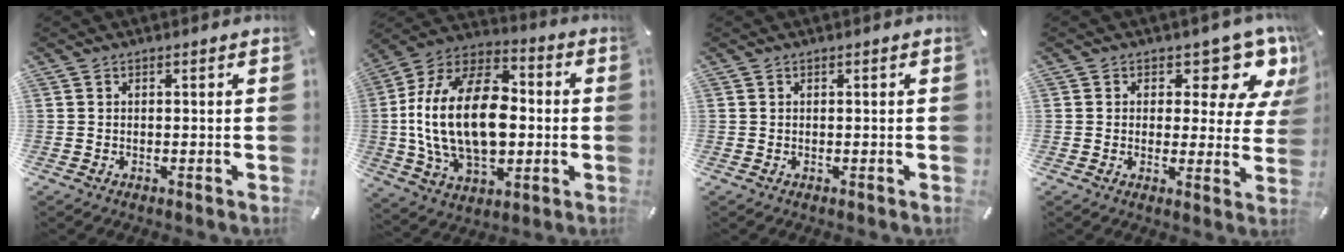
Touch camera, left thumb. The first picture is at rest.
{"total": 25.4, "force": [-0.7, 16.0, 19.7], "torque": [-0.407, 0.003, -0.010]}
{"total": 0.0}
{"total": 10.6, "force": [6.5, 5.4, 6.5], "torque": [-0.080, -0.050, 0.112]}